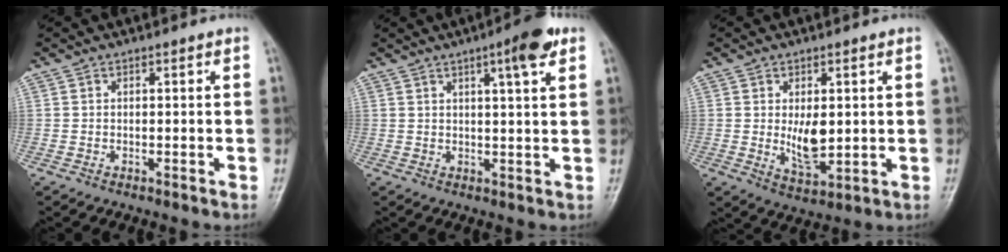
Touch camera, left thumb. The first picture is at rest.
{"total": 6.7, "force": [3.6, 1.2, 5.6], "torque": [-0.075, -0.011, 0.049]}
{"total": 6.4, "force": [0.5, 3.3, 5.5], "torque": [-0.078, -0.017, 0.019]}